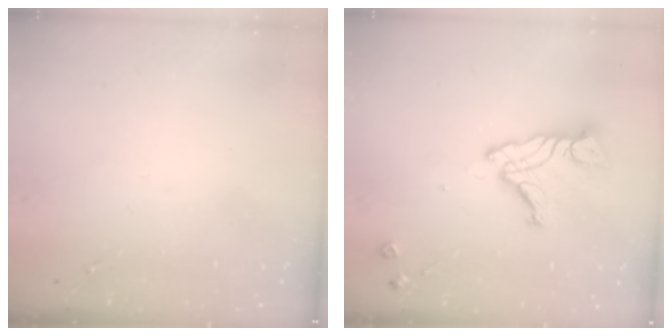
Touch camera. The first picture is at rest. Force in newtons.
{"total": 13.7, "press": 13.7, "slide": 1.3}